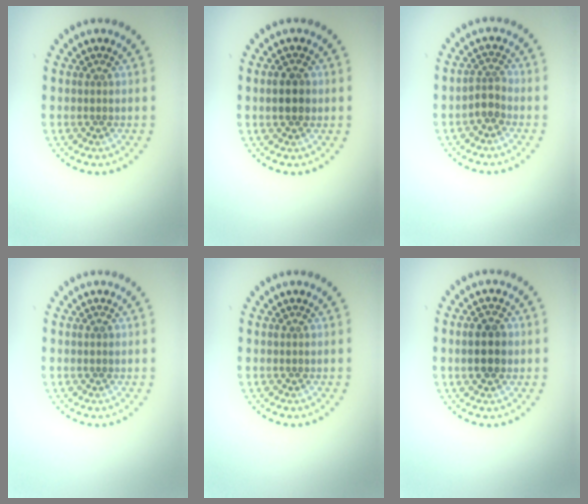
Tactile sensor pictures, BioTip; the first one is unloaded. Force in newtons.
{"total": 2.1, "press": 2.1, "slide": 0.1}
{"total": 1.9, "press": 1.4, "slide": 1.2}
{"total": 0.5, "press": 0.5, "slide": 0.1}
{"total": 0.0}
{"total": 2.9, "press": 2.9, "slide": 0.2}